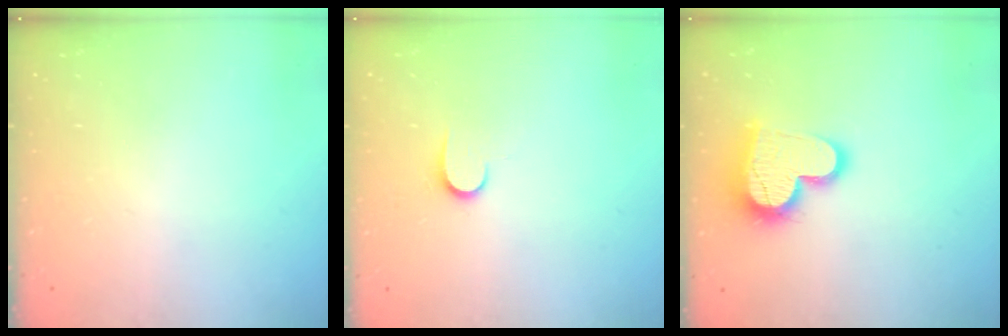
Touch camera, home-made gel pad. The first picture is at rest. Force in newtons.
{"total": 6.7, "press": 6.6, "slide": 0.7}
{"total": 16.5, "press": 16.5, "slide": 1.1}